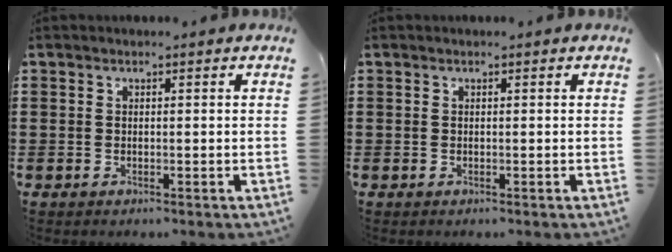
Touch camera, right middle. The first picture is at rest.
{"total": 0.0}